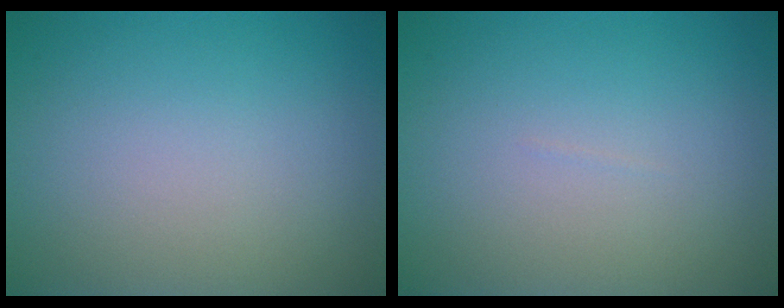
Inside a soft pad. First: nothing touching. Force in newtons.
{"total": 0.0}